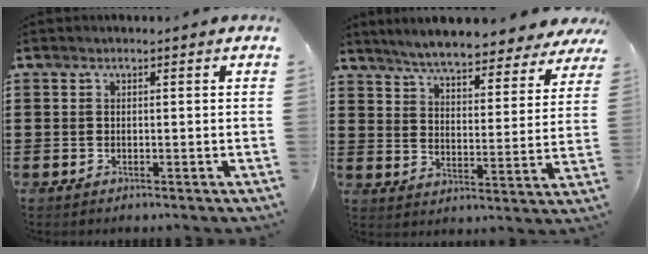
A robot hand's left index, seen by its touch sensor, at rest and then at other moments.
{"total": 5.9, "force": [5.6, 0.1, 1.7], "torque": [-0.060, -0.037, 0.096]}